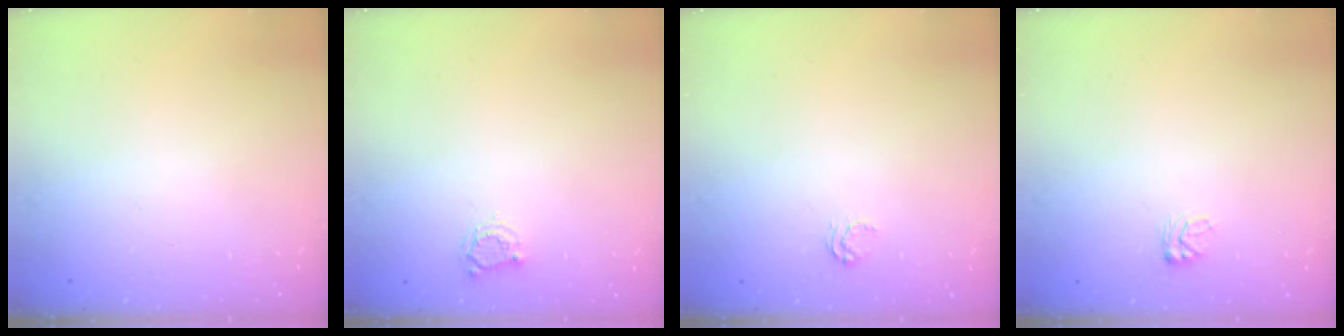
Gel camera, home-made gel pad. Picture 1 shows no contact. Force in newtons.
{"total": 3.6, "press": 3.5, "slide": 0.4}
{"total": 3.3, "press": 3.2, "slide": 0.7}
{"total": 3.8, "press": 3.7, "slide": 0.3}